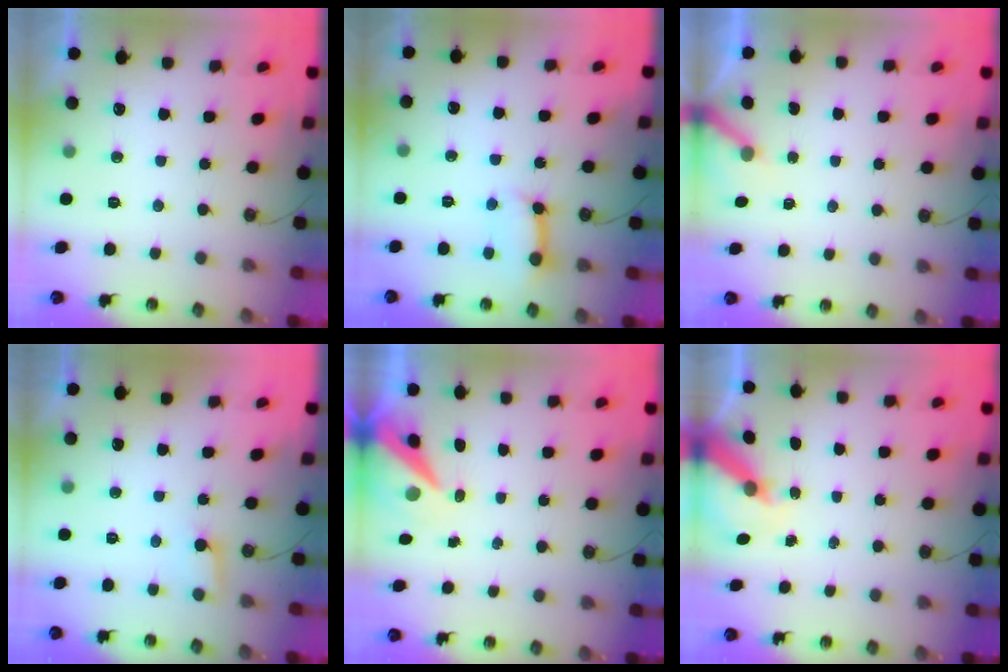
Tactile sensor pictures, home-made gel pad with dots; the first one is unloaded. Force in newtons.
{"total": 9.7, "press": 9.6, "slide": 1.0}
{"total": 3.4, "press": 3.4, "slide": 0.3}
{"total": 5.0, "press": 5.0, "slide": 0.4}
{"total": 8.3, "press": 8.2, "slide": 1.0}
{"total": 6.9, "press": 6.8, "slide": 0.7}